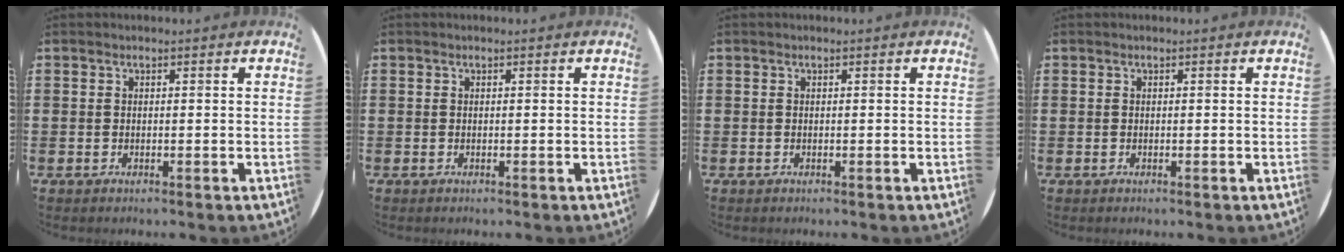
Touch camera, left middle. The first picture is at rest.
{"total": 0.0}
{"total": 0.0}
{"total": 0.0}